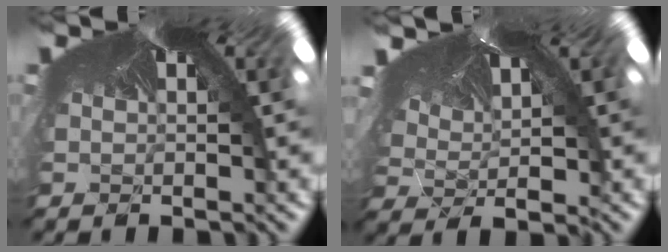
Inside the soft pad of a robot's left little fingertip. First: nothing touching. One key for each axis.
{"total": 2.4, "fx": 0.9, "fy": 0.7, "fz": 2.1, "tx": -0.039, "ty": 0.000, "tz": 0.040}